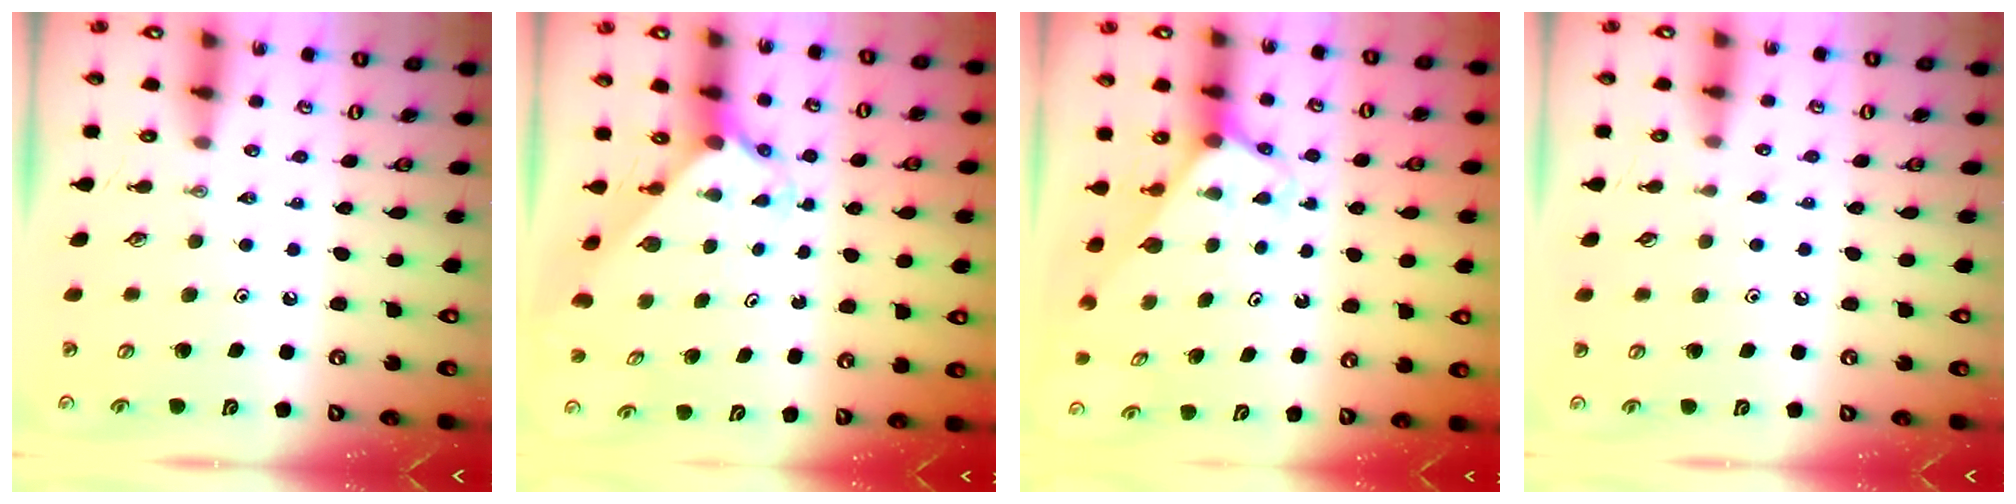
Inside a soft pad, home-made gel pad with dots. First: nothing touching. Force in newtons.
{"total": 2.4, "press": 2.3, "slide": 0.3}
{"total": 2.6, "press": 2.6, "slide": 0.1}
{"total": 4.7, "press": 4.6, "slide": 0.4}